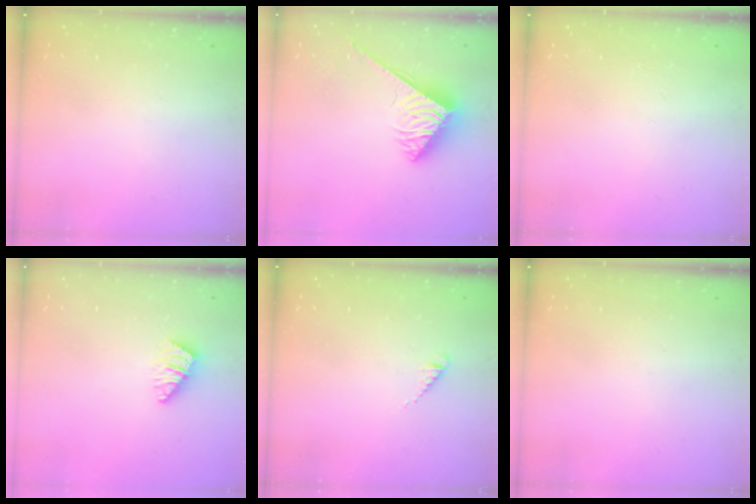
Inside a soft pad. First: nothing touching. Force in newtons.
{"total": 3.7, "press": 3.7, "slide": 0.4}
{"total": 0.0}
{"total": 1.1, "press": 1.0, "slide": 0.3}
{"total": 2.3, "press": 2.3, "slide": 0.4}
{"total": 0.0}